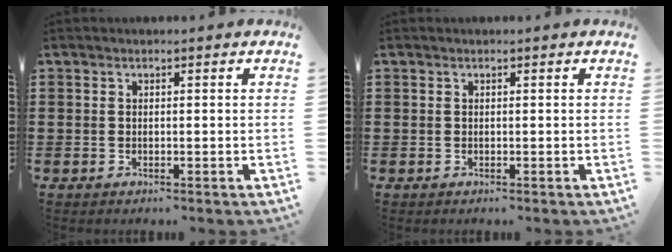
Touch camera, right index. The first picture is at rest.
{"total": 0.0}